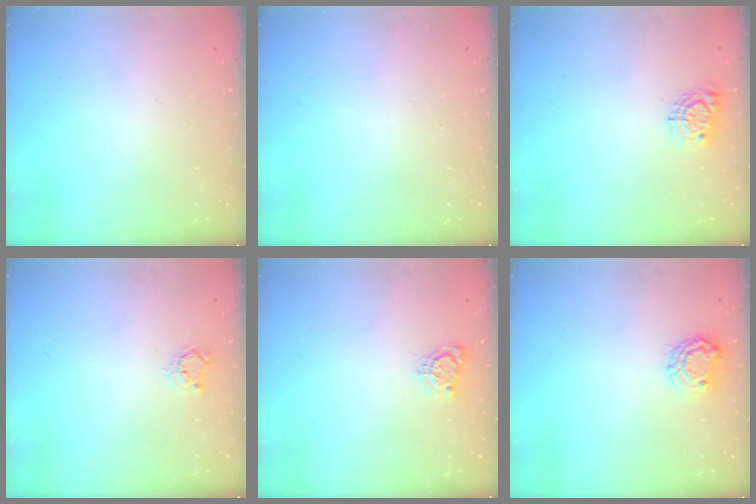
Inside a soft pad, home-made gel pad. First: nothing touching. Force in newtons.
{"total": 0.0}
{"total": 6.8, "press": 6.8, "slide": 0.5}
{"total": 3.3, "press": 3.3, "slide": 0.4}
{"total": 4.5, "press": 4.4, "slide": 0.5}
{"total": 7.5, "press": 7.4, "slide": 0.9}